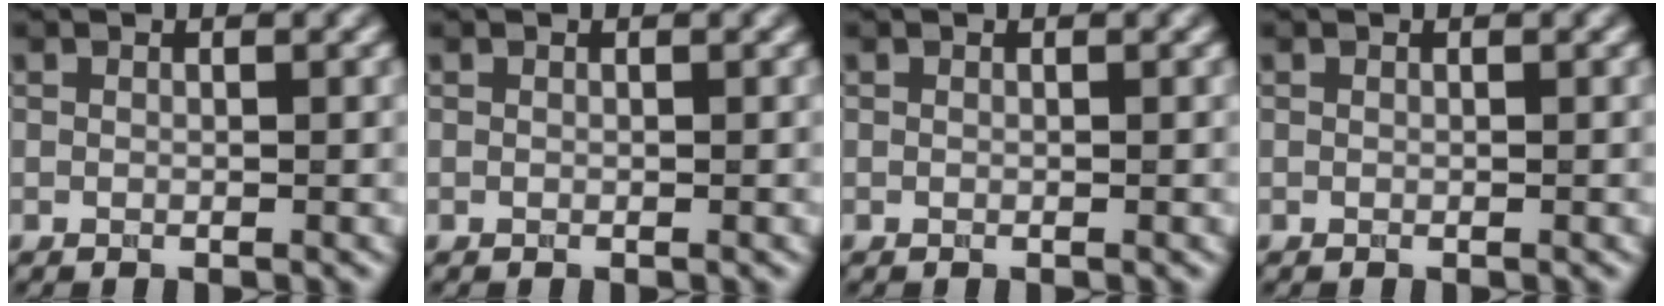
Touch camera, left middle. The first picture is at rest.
{"total": 0.0}
{"total": 0.0}
{"total": 0.0}